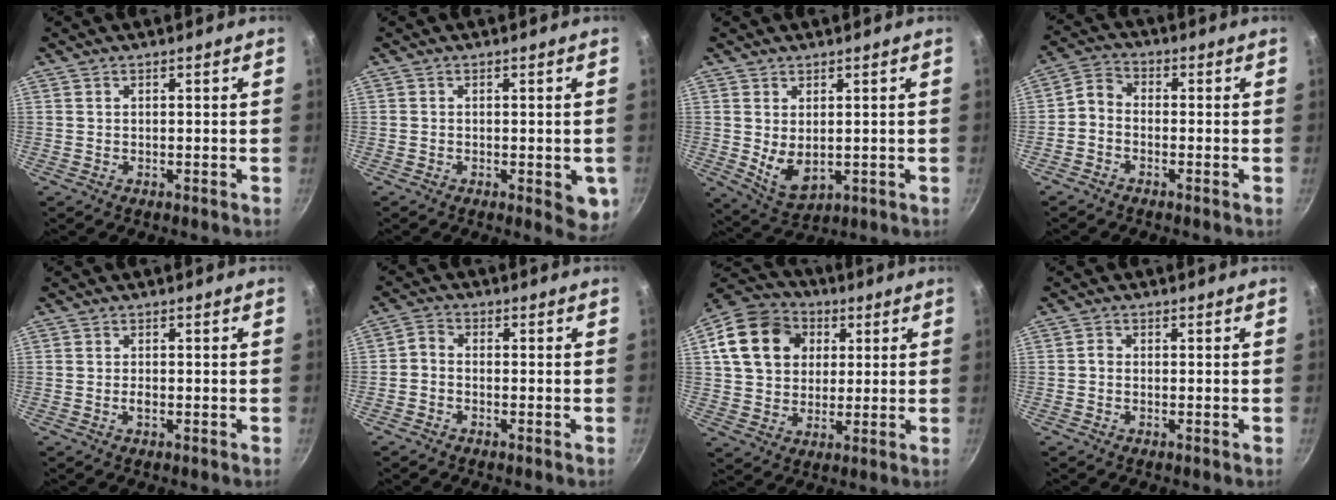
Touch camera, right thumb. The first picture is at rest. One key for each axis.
{"total": 5.2, "fx": -1.3, "fy": 2.3, "fz": 4.4, "tx": -0.042, "ty": -0.006, "tz": -0.016}
{"total": 6.4, "fx": 0.5, "fy": 3.8, "fz": 5.1, "tx": -0.079, "ty": -0.022, "tz": 0.026}
{"total": 4.0, "fx": -1.7, "fy": 2.9, "fz": 2.2, "tx": -0.045, "ty": 0.033, "tz": -0.047}
{"total": 1.2, "fx": -0.4, "fy": 0.5, "fz": 0.9, "tx": -0.018, "ty": 0.004, "tz": -0.008}
{"total": 2.5, "fx": -1.3, "fy": 1.7, "fz": 1.3, "tx": -0.033, "ty": 0.017, "tz": -0.035}
{"total": 16.4, "fx": 4.3, "fy": 13.2, "fz": 8.8, "tx": -0.136, "ty": 0.017, "tz": 0.065}
{"total": 1.2, "fx": -0.4, "fy": 1.0, "fz": 0.6, "tx": -0.007, "ty": 0.007, "tz": -0.009}